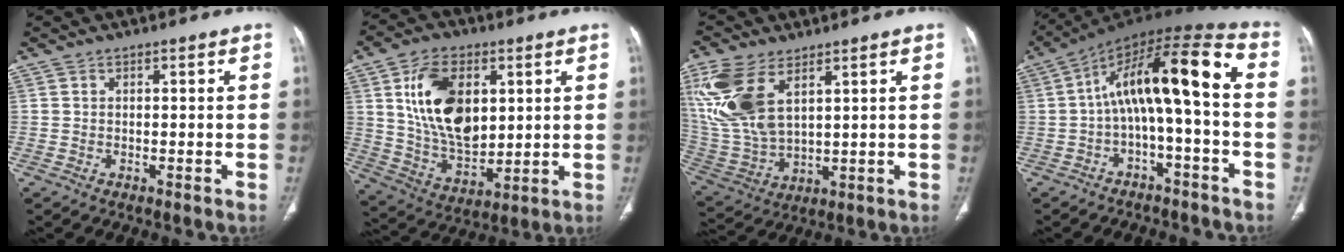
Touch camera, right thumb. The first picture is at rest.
{"total": 17.5, "force": [4.6, 10.7, 13.0], "torque": [-0.200, -0.023, 0.095]}
{"total": 16.2, "force": [7.0, 8.4, 11.9], "torque": [-0.265, -0.018, 0.154]}
{"total": 15.7, "force": [-1.0, 4.7, 14.9], "torque": [-0.245, 0.078, -0.022]}